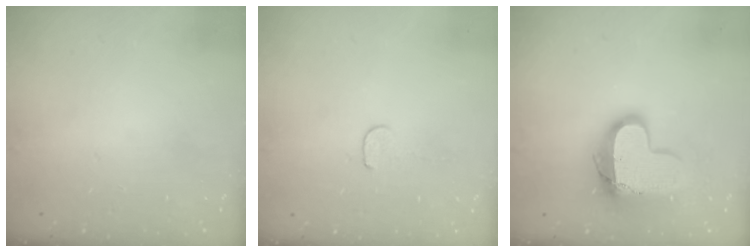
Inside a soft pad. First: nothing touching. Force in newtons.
{"total": 4.1, "press": 4.1, "slide": 0.4}
{"total": 14.2, "press": 14.1, "slide": 1.1}